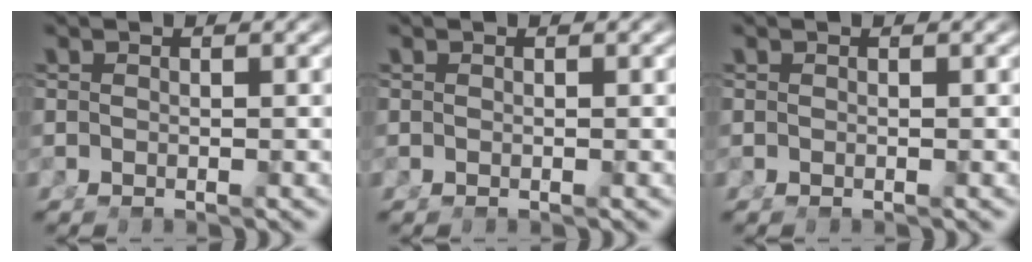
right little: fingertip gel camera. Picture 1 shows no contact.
{"total": 0.0}
{"total": 0.0}